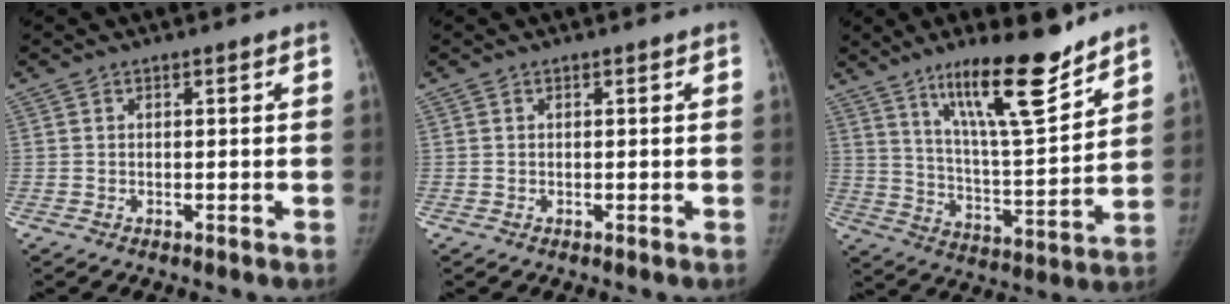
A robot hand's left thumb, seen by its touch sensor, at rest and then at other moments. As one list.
[{"total": 0.0}, {"total": 17.9, "force": [12.5, 3.5, 12.2], "torque": [-0.174, -0.084, 0.214]}]